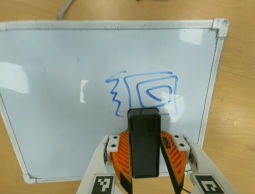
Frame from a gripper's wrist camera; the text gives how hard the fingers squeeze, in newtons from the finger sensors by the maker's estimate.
{"total": 4.6, "left": 4.4, "right": 4.9}